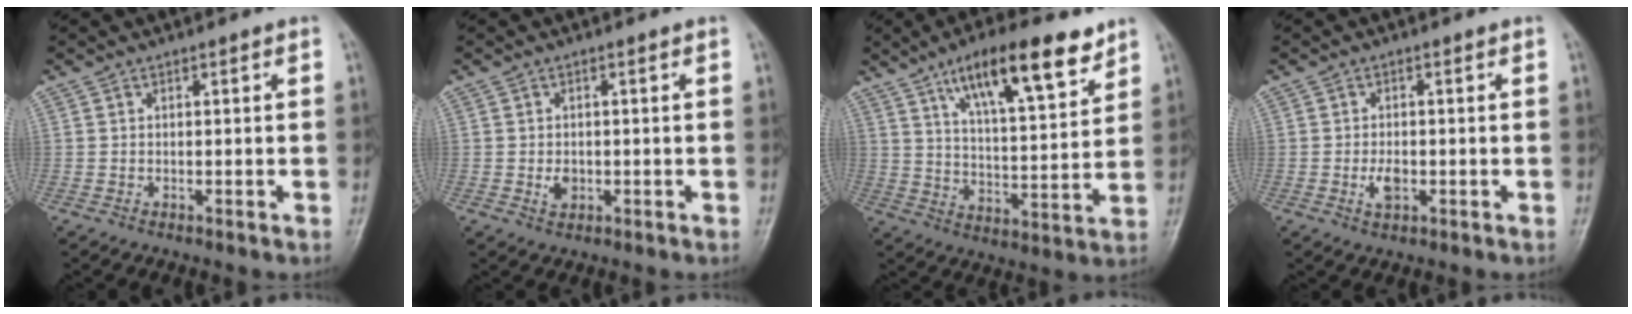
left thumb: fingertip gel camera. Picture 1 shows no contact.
{"total": 2.2, "force": [-0.4, 1.7, 1.4], "torque": [-0.017, 0.000, -0.002]}
{"total": 16.6, "force": [10.2, 5.1, 12.1], "torque": [-0.169, -0.043, 0.169]}
{"total": 3.0, "force": [-0.7, 1.7, 2.4], "torque": [-0.041, -0.001, -0.013]}